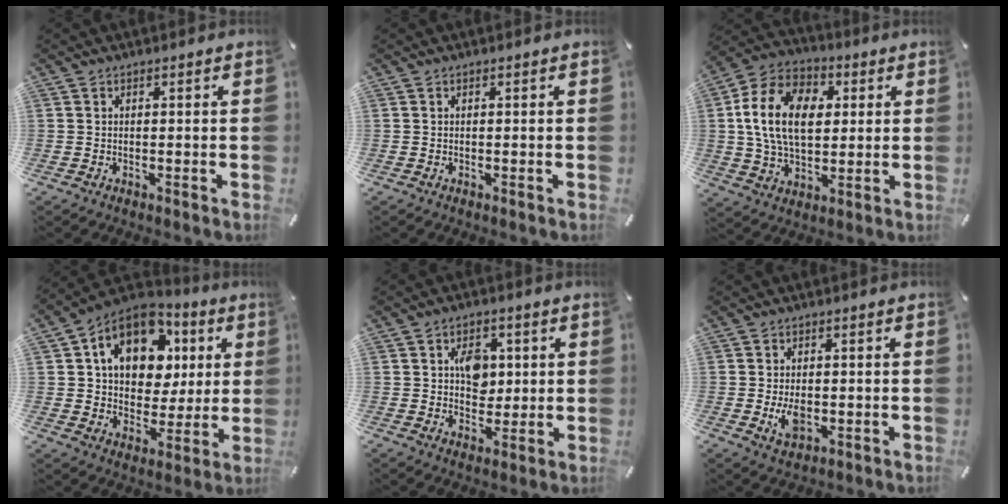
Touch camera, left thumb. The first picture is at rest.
{"total": 0.0}
{"total": 16.5, "force": [2.4, 11.6, 11.4], "torque": [-0.243, 0.015, 0.040]}
{"total": 15.1, "force": [6.4, 11.2, 7.9], "torque": [-0.142, -0.015, 0.121]}
{"total": 7.3, "force": [1.7, 5.8, 4.0], "torque": [-0.043, -0.005, 0.022]}
{"total": 4.7, "force": [-0.7, 2.9, 3.6], "torque": [-0.075, -0.006, -0.015]}